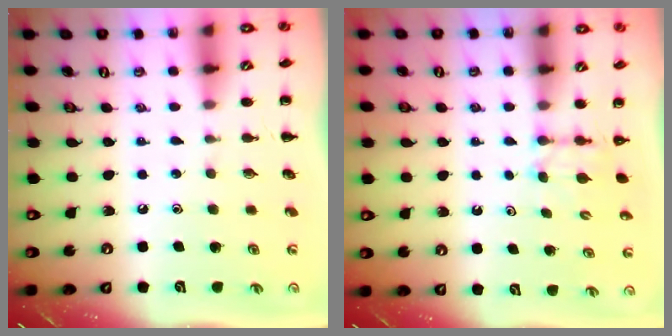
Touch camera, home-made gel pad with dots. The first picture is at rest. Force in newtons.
{"total": 2.8, "press": 2.6, "slide": 1.1}